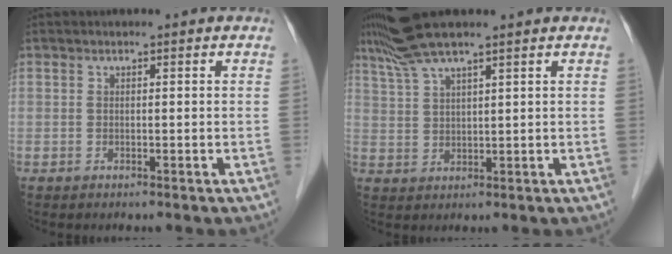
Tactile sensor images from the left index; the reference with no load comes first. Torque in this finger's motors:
{"motor_torque": [0.42, -0.50, 0.49, 0.00]}